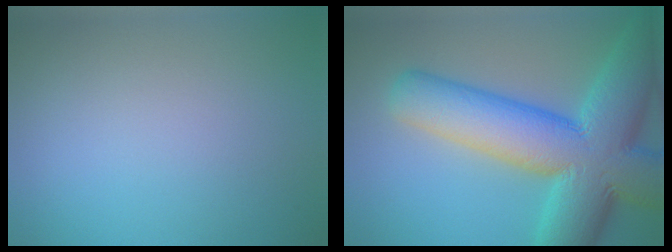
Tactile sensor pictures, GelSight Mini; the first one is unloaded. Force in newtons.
{"total": 14.9, "press": 14.9, "slide": 0.3}